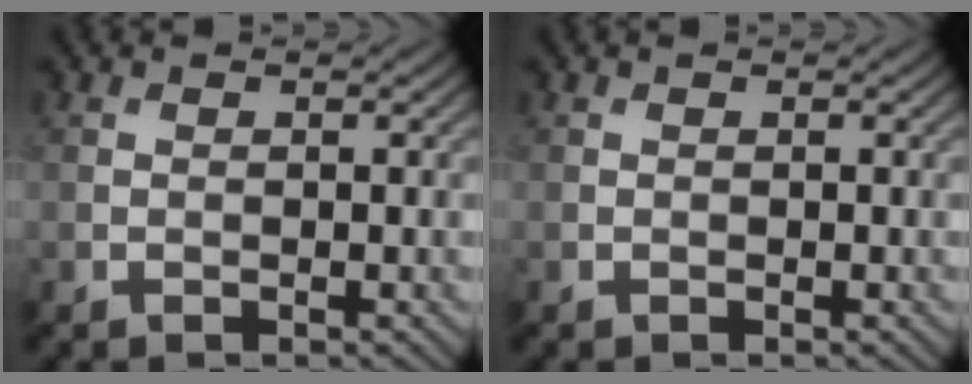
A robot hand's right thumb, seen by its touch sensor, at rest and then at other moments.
{"total": 0.0}